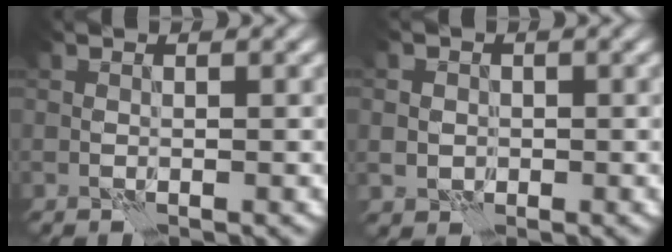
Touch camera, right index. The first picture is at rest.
{"total": 2.2, "force": [0.0, 2.1, 0.5], "torque": [0.000, 0.002, -0.005]}